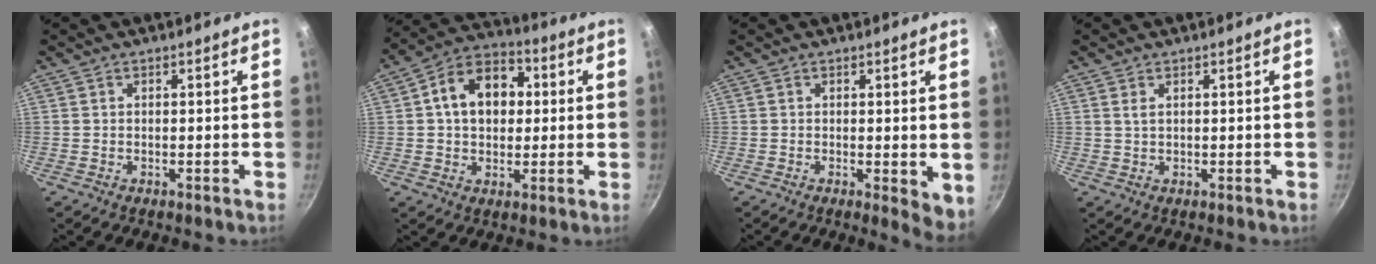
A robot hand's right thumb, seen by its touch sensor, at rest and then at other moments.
{"total": 13.3, "force": [2.1, 9.7, 8.8], "torque": [-0.104, 0.023, 0.017]}
{"total": 4.6, "force": [-0.1, 1.7, 4.3], "torque": [-0.048, -0.010, 0.001]}
{"total": 1.3, "force": [0.6, 0.6, 1.0], "torque": [-0.019, -0.001, 0.011]}